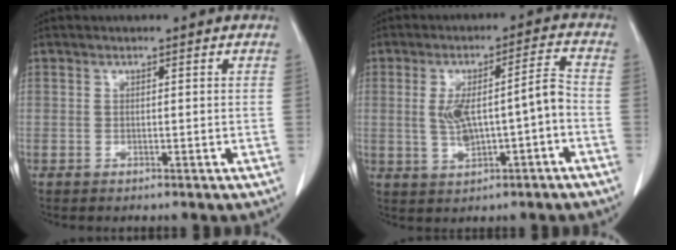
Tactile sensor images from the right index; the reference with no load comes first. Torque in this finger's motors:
{"motor_torque": [0.33, 0.06, 0.21, 0.06]}